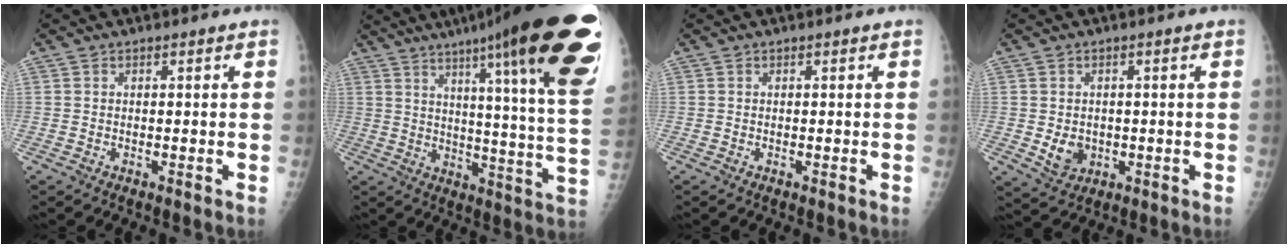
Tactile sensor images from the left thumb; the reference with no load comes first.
{"total": 30.7, "force": [18.4, 3.3, 24.4], "torque": [-0.269, -0.066, 0.251]}
{"total": 0.0}
{"total": 4.6, "force": [-0.5, 3.8, 2.5], "torque": [-0.025, -0.002, 0.003]}